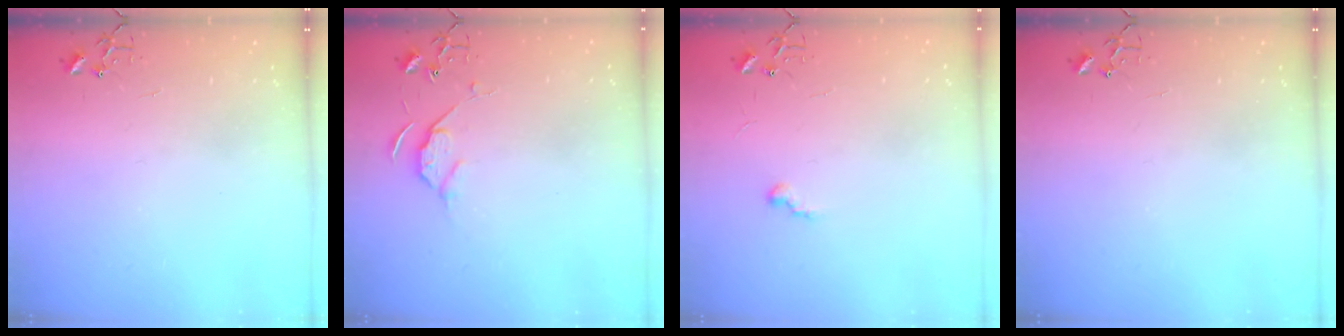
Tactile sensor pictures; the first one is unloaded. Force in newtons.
{"total": 5.7, "press": 5.7, "slide": 0.8}
{"total": 5.3, "press": 5.3, "slide": 0.5}
{"total": 0.0}